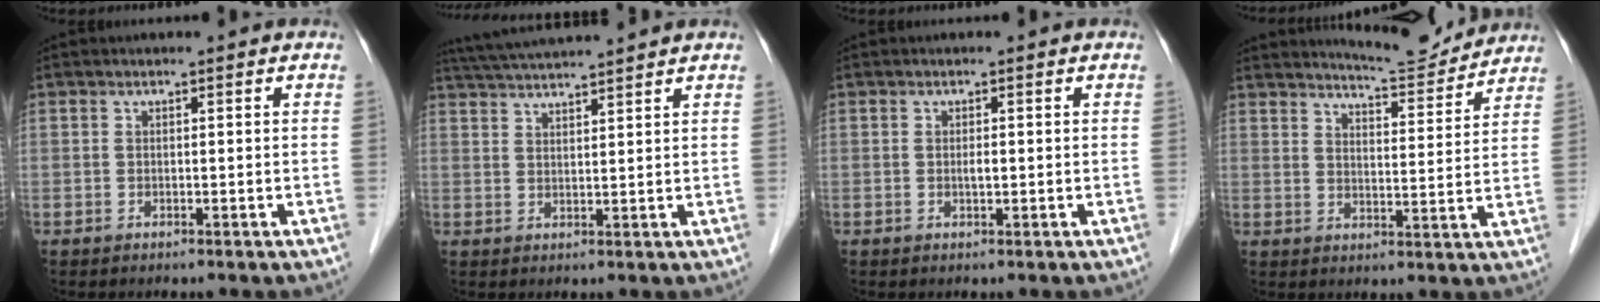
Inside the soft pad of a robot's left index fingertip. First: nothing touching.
{"total": 13.4, "force": [12.1, 0.0, 5.9], "torque": [-0.115, 0.027, 0.184]}
{"total": 1.1, "force": [-1.0, 0.2, 0.5], "torque": [-0.009, -0.008, -0.016]}
{"total": 8.1, "force": [8.0, 0.7, 0.9], "torque": [-0.018, -0.014, 0.107]}